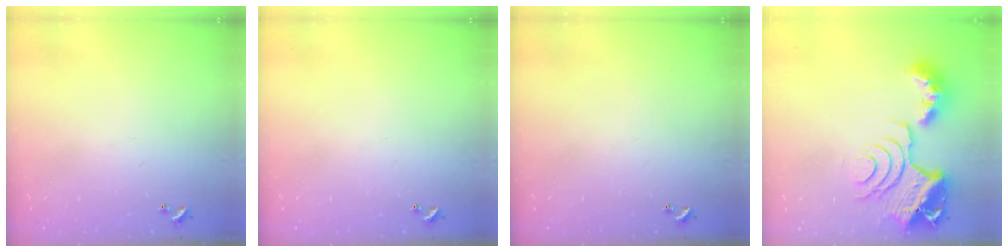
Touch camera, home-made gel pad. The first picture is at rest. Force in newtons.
{"total": 0.0}
{"total": 0.0}
{"total": 14.3, "press": 14.2, "slide": 1.1}